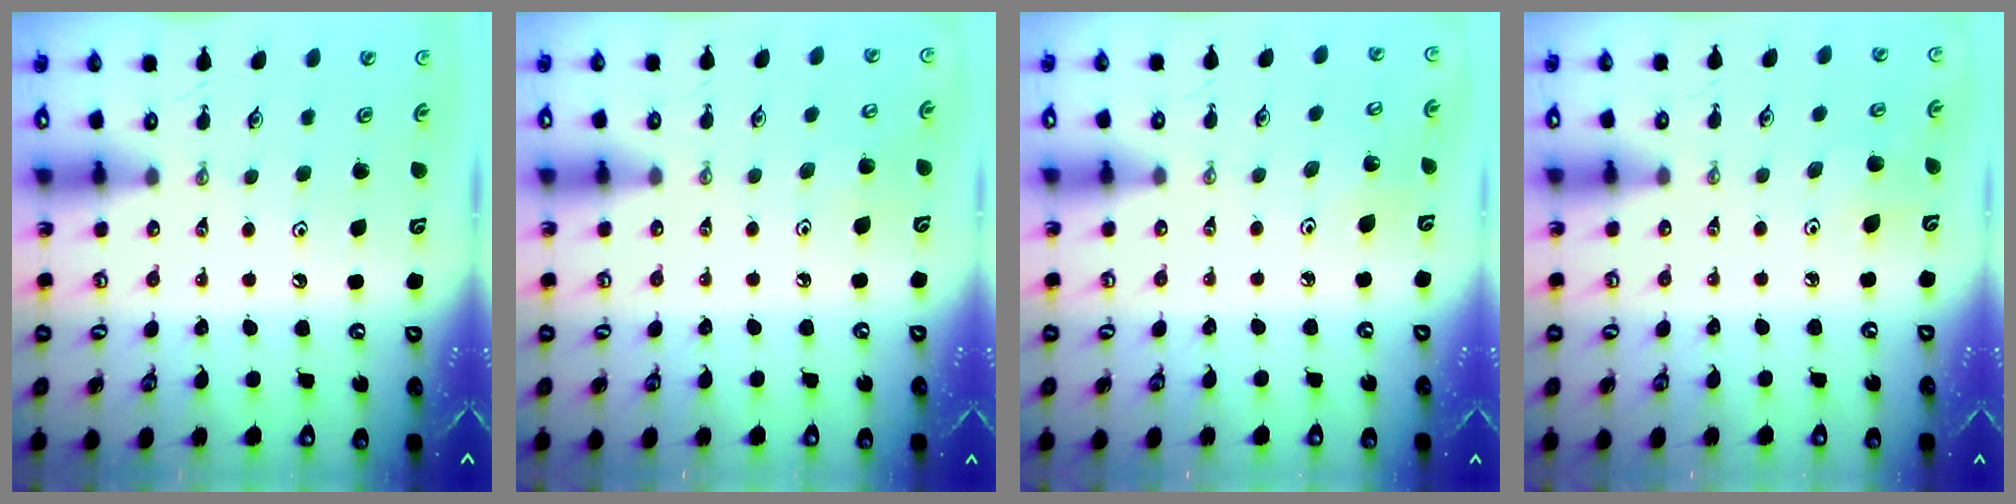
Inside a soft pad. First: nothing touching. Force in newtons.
{"total": 5.0, "press": 5.0, "slide": 0.4}
{"total": 4.7, "press": 4.4, "slide": 1.7}
{"total": 4.8, "press": 4.7, "slide": 0.5}